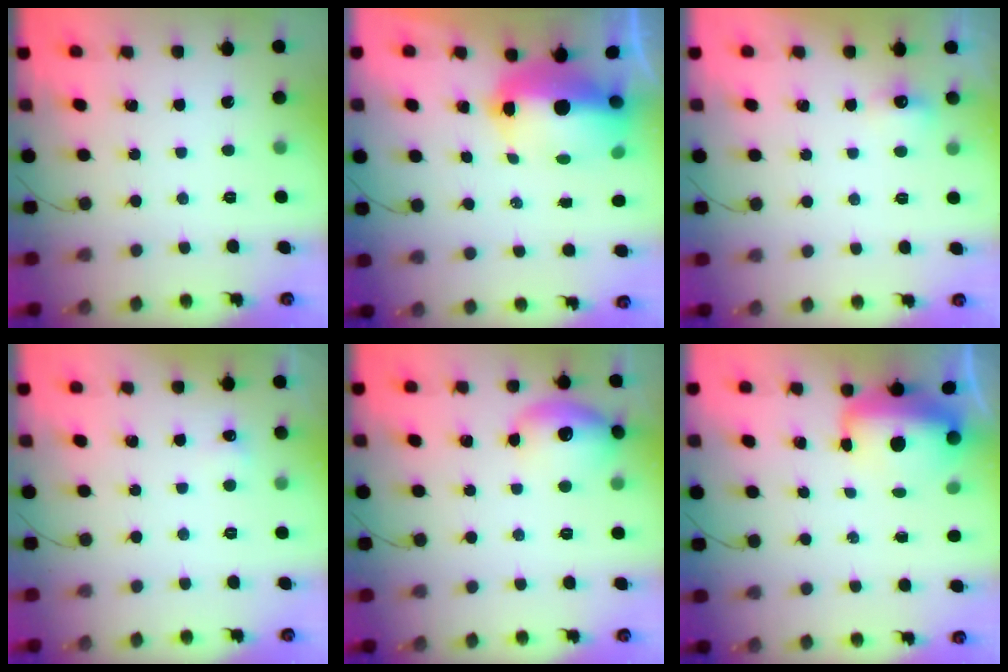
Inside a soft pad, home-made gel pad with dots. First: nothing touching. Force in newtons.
{"total": 11.8, "press": 11.5, "slide": 2.3}
{"total": 6.8, "press": 4.4, "slide": 5.2}
{"total": 10.6, "press": 3.1, "slide": 10.2}
{"total": 11.7, "press": 11.5, "slide": 1.7}
{"total": 10.9, "press": 10.4, "slide": 3.2}